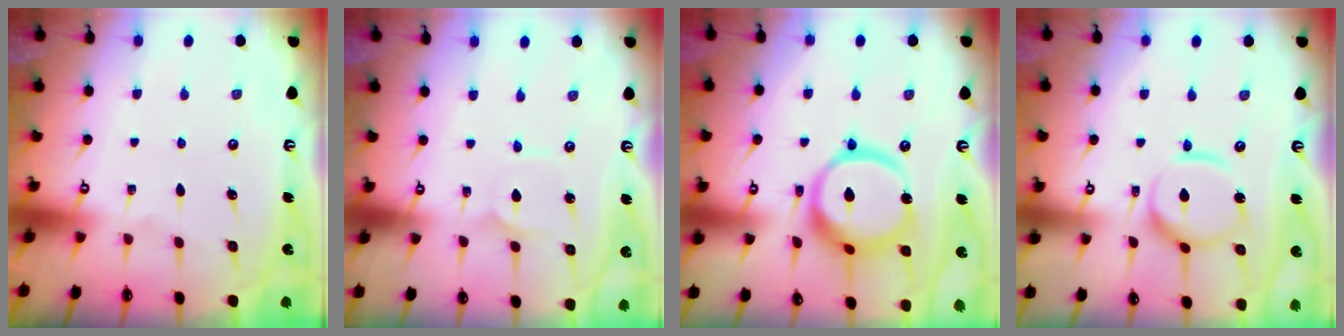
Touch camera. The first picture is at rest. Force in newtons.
{"total": 1.4, "press": 1.3, "slide": 0.1}
{"total": 17.4, "press": 17.3, "slide": 1.8}
{"total": 12.0, "press": 11.9, "slide": 1.1}